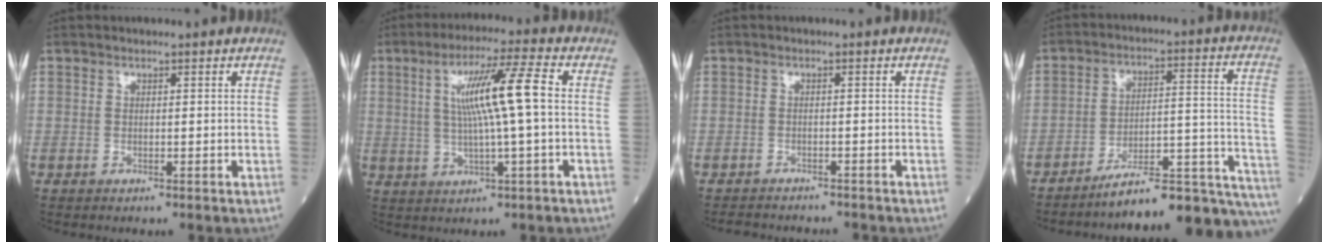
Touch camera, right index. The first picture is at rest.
{"total": 9.8, "force": [1.3, -0.3, 9.8], "torque": [-0.177, 0.010, 0.024]}
{"total": 5.9, "force": [-5.6, 1.3, 1.3], "torque": [-0.016, -0.006, -0.077]}
{"total": 18.8, "force": [-16.1, 1.6, 9.6], "torque": [-0.066, 0.052, -0.228]}